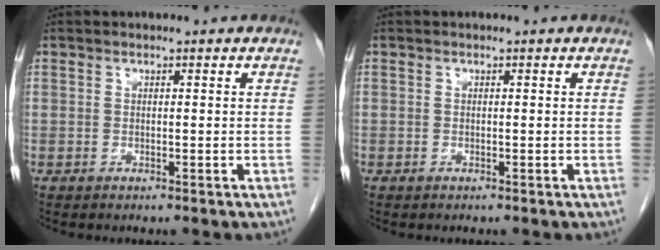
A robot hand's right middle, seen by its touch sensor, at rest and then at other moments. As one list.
[{"total": 0.0}]